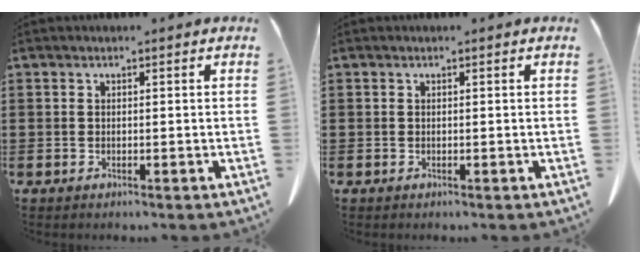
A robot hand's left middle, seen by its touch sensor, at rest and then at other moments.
{"total": 0.0}